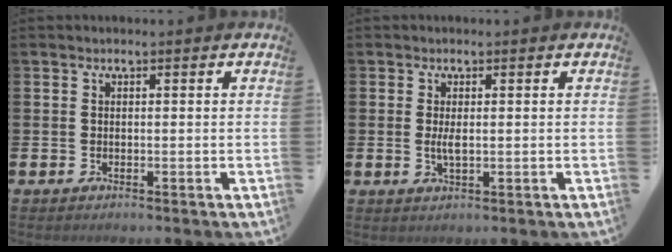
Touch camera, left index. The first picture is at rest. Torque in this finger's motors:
{"motor_torque": [0.63, 0.30, 0.08, 0.09]}